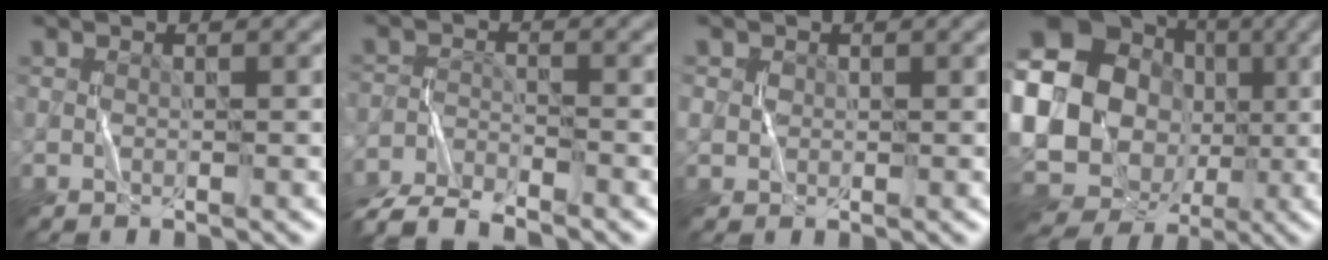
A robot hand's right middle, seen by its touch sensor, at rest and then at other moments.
{"total": 5.8, "force": [-5.4, 0.9, 1.8], "torque": [-0.038, -0.014, -0.107]}
{"total": 1.2, "force": [0.3, 1.1, 0.4], "torque": [-0.004, 0.001, 0.007]}
{"total": 23.3, "force": [-1.5, 21.0, 9.8], "torque": [-0.204, 0.017, -0.075]}